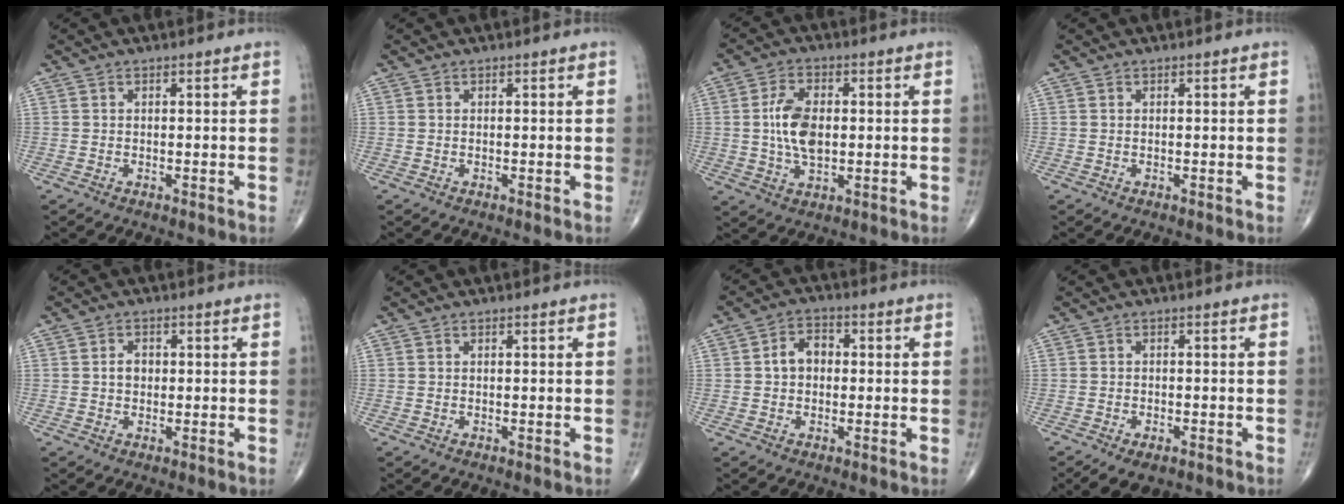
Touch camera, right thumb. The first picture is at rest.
{"total": 0.0}
{"total": 8.8, "force": [0.4, 4.8, 7.3], "torque": [-0.136, 0.001, 0.009]}
{"total": 0.0}
{"total": 2.3, "force": [0.1, 1.8, 1.5], "torque": [-0.017, 0.006, 0.000]}
{"total": 0.0}
{"total": 5.0, "force": [0.1, 3.7, 3.3], "torque": [-0.044, 0.020, -0.007]}
{"total": 5.1, "force": [-3.2, 2.6, 3.1], "torque": [-0.049, 0.005, -0.049]}